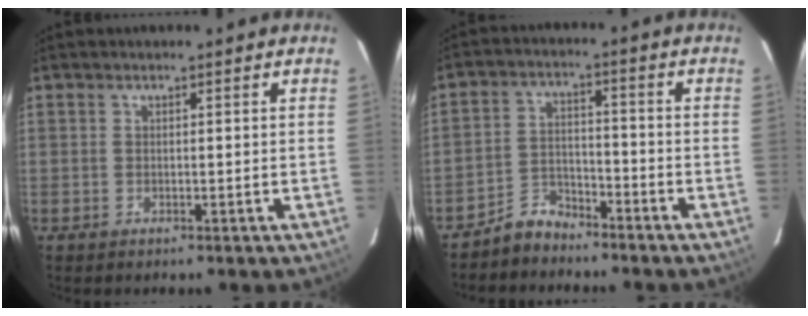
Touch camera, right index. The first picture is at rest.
{"total": 5.3, "force": [-4.8, 2.2, 0.5], "torque": [-0.016, 0.022, -0.089]}